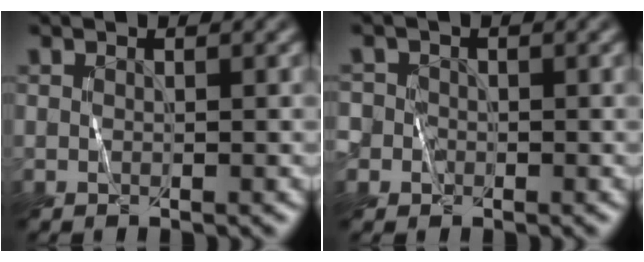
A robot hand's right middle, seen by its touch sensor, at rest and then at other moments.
{"total": 2.9, "force": [-0.6, 2.7, 0.8], "torque": [-0.008, 0.010, -0.021]}